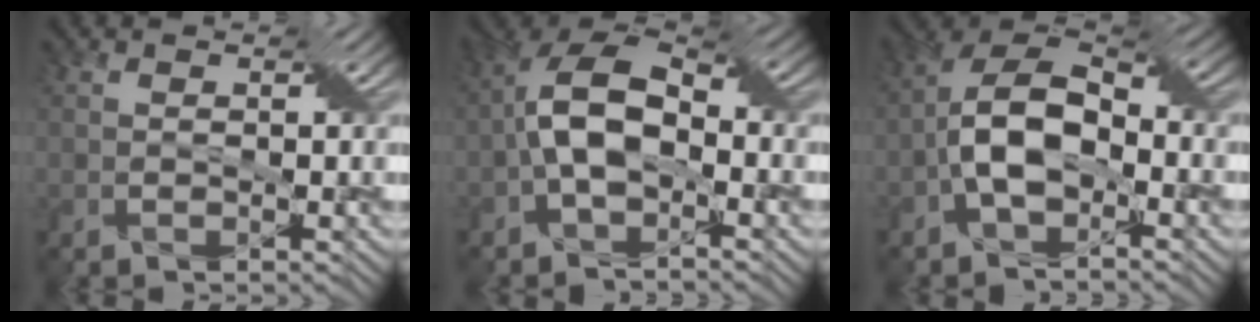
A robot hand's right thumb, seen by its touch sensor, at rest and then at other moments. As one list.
[{"total": 8.6, "force": [-1.6, 4.9, 6.9], "torque": [-0.141, 0.014, -0.045]}, {"total": 8.9, "force": [-2.3, 5.1, 6.9], "torque": [-0.142, 0.012, -0.058]}]